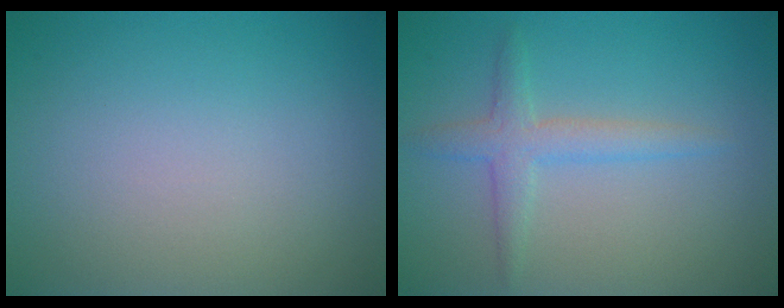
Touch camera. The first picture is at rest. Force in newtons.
{"total": 2.5, "press": 2.5, "slide": 0.0}